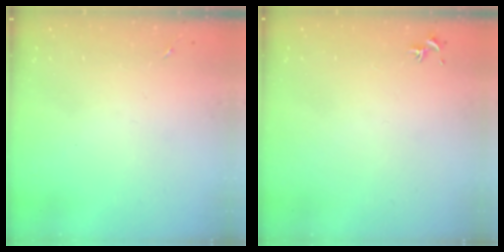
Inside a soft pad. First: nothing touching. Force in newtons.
{"total": 0.8, "press": 0.7, "slide": 0.3}